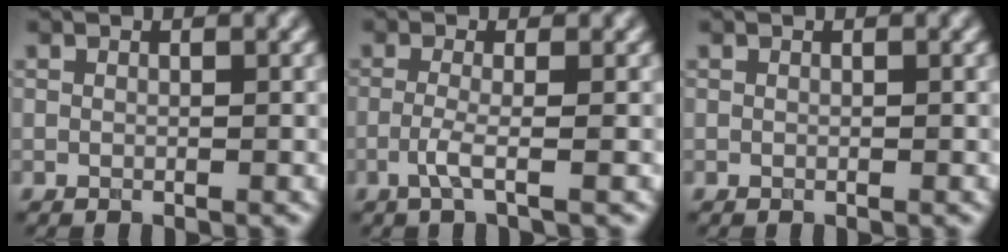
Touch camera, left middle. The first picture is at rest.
{"total": 2.0, "force": [-0.8, 0.2, 1.8], "torque": [-0.043, -0.002, -0.018]}
{"total": 0.0}